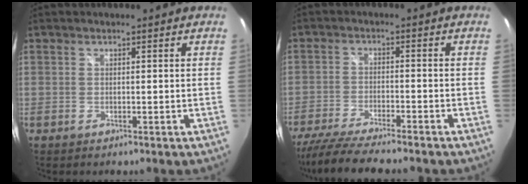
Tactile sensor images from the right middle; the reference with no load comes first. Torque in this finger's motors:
{"motor_torque": [0.23, -0.24, 0.14, 0.04]}